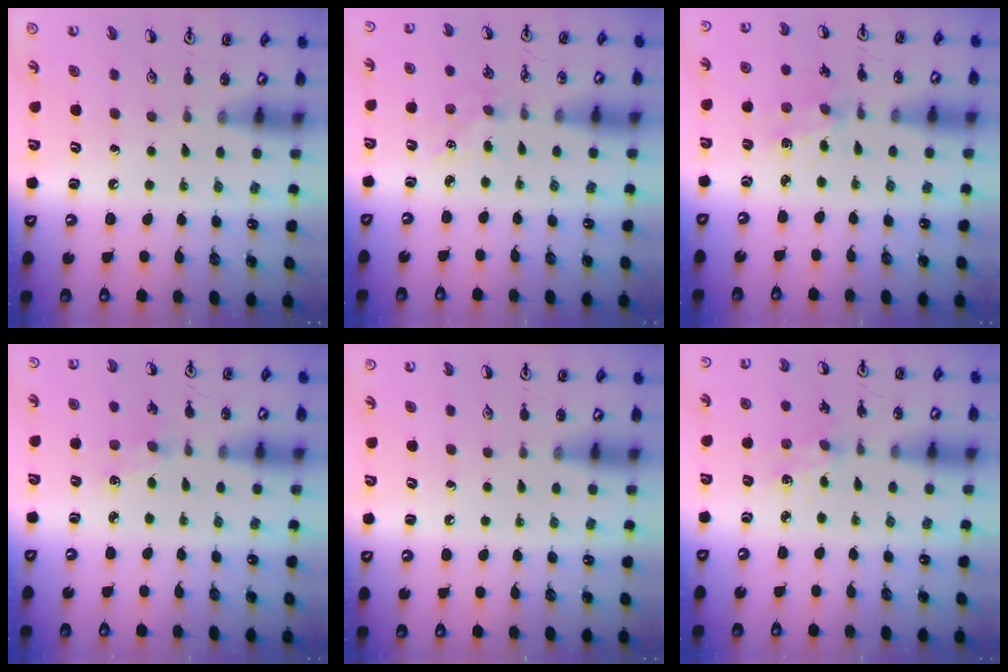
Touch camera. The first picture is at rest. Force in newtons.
{"total": 3.9, "press": 3.8, "slide": 0.6}
{"total": 1.5, "press": 1.4, "slide": 0.5}
{"total": 1.4, "press": 1.3, "slide": 0.3}
{"total": 0.0}
{"total": 2.9, "press": 2.9, "slide": 0.4}